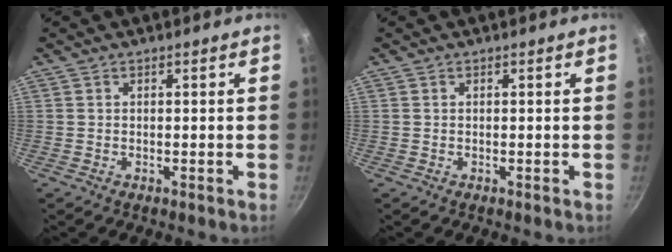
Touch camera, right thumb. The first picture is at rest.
{"total": 0.0}